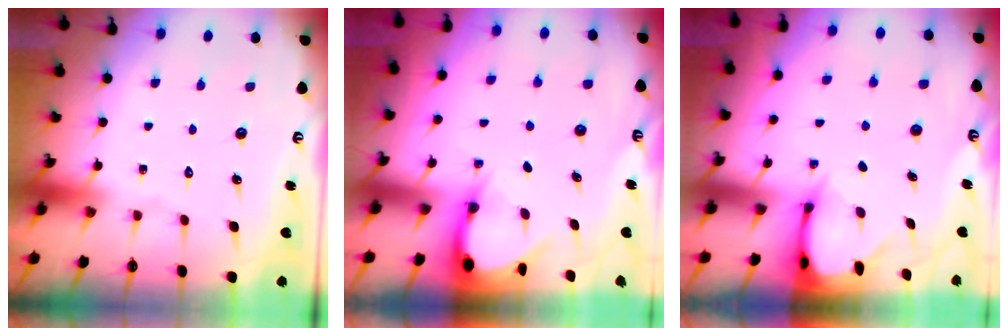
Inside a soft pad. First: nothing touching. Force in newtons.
{"total": 3.6, "press": 3.6, "slide": 0.2}
{"total": 2.5, "press": 2.5, "slide": 0.3}